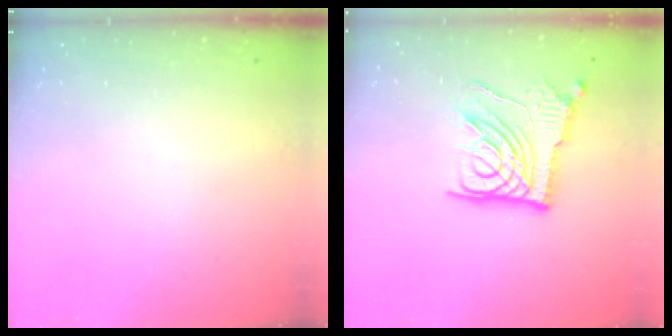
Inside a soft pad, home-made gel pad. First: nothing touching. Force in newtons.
{"total": 14.6, "press": 14.5, "slide": 1.5}